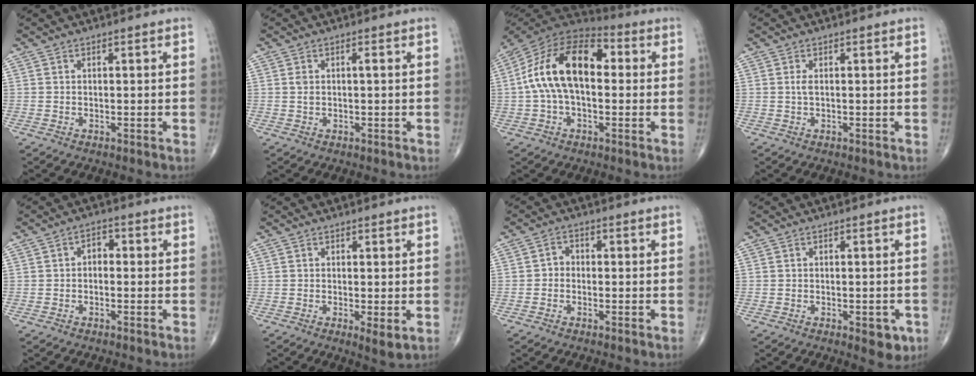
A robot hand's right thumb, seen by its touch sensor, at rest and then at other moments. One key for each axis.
{"total": 1.7, "fx": 0.2, "fy": 0.7, "fz": 1.5, "tx": -0.036, "ty": 0.007, "tz": 0.006}
{"total": 17.8, "fx": 1.4, "fy": 10.1, "fz": 14.6, "tx": -0.260, "ty": 0.045, "tz": 0.014}
{"total": 1.0, "fx": 0.1, "fy": 0.3, "fz": 0.9, "tx": -0.024, "ty": -0.002, "tz": 0.002}
{"total": 2.7, "fx": -0.1, "fy": 1.9, "fz": 2.0, "tx": -0.012, "ty": 0.012, "tz": -0.013}
{"total": 3.0, "fx": -0.6, "fy": 0.8, "fz": 2.8, "tx": -0.051, "ty": -0.013, "tz": -0.012}
{"total": 2.3, "fx": -0.6, "fy": 1.9, "fz": 1.1, "tx": -0.004, "ty": 0.010, "tz": -0.020}
{"total": 4.2, "fx": -1.7, "fy": 2.0, "fz": 3.3, "tx": -0.025, "ty": -0.001, "tz": -0.017}